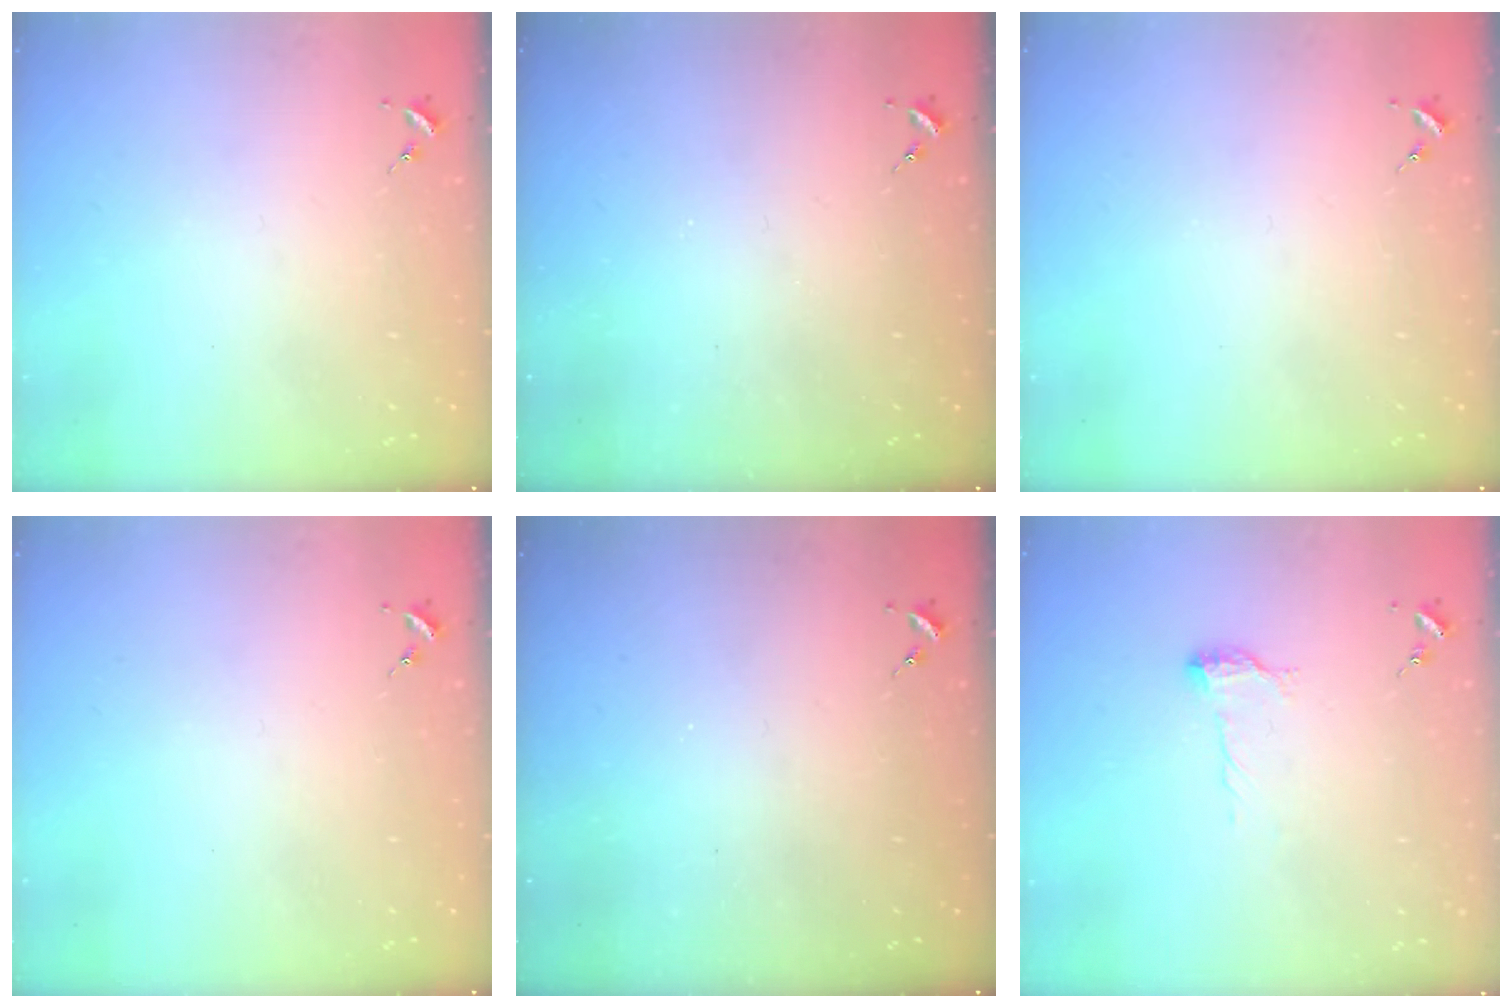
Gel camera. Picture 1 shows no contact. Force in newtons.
{"total": 0.0}
{"total": 0.0}
{"total": 0.0}
{"total": 0.0}
{"total": 8.2, "press": 8.1, "slide": 0.7}